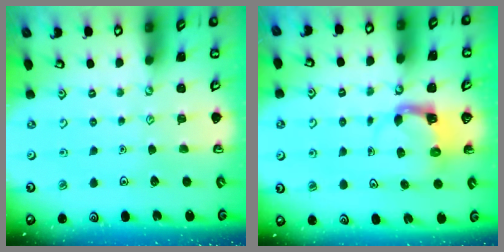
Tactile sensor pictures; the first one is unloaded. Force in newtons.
{"total": 3.9, "press": 3.9, "slide": 0.7}